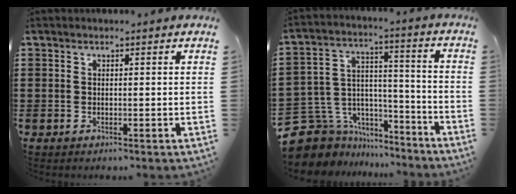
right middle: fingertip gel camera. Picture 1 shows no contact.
{"total": 8.8, "force": [-6.6, 5.9, 0.8], "torque": [-0.054, 0.000, -0.123]}